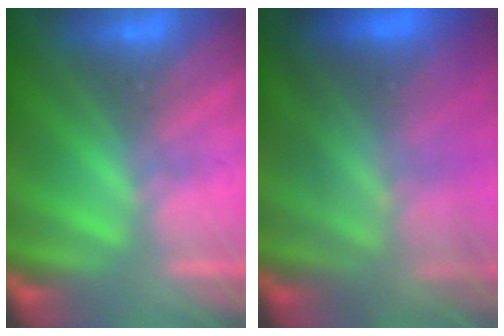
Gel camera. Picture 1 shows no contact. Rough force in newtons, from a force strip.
{"total": 7.1}